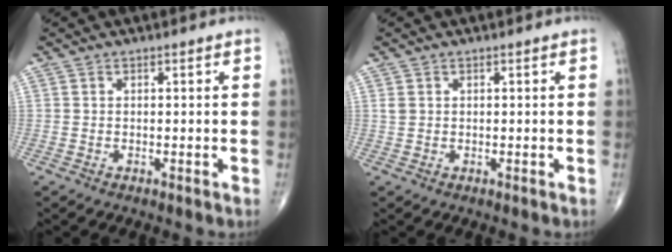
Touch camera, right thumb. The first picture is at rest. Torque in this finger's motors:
{"motor_torque": [-0.23, 0.09, 0.24, 0.11, 0.00]}